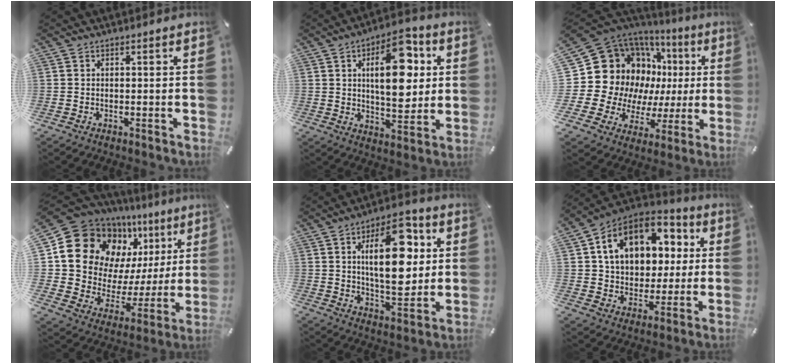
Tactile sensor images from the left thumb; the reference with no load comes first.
{"total": 17.0, "force": [4.7, 8.6, 13.9], "torque": [-0.203, -0.012, 0.073]}
{"total": 21.0, "force": [6.1, 17.1, 10.6], "torque": [-0.180, -0.057, 0.149]}
{"total": 17.1, "force": [9.7, 12.8, 5.9], "torque": [-0.091, -0.088, 0.193]}
{"total": 19.0, "force": [5.0, 9.4, 15.8], "torque": [-0.249, -0.015, 0.073]}
{"total": 16.1, "force": [5.7, 12.3, 8.7], "torque": [-0.150, -0.013, 0.112]}